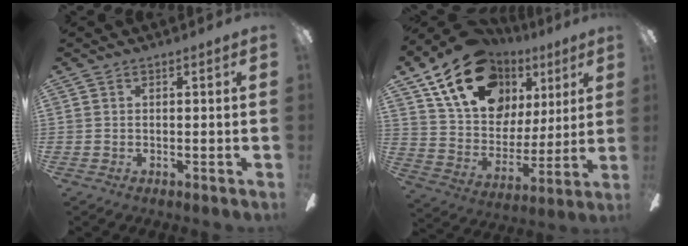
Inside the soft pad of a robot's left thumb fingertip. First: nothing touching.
{"total": 20.9, "force": [11.9, 13.6, 10.4], "torque": [-0.177, -0.050, 0.222]}